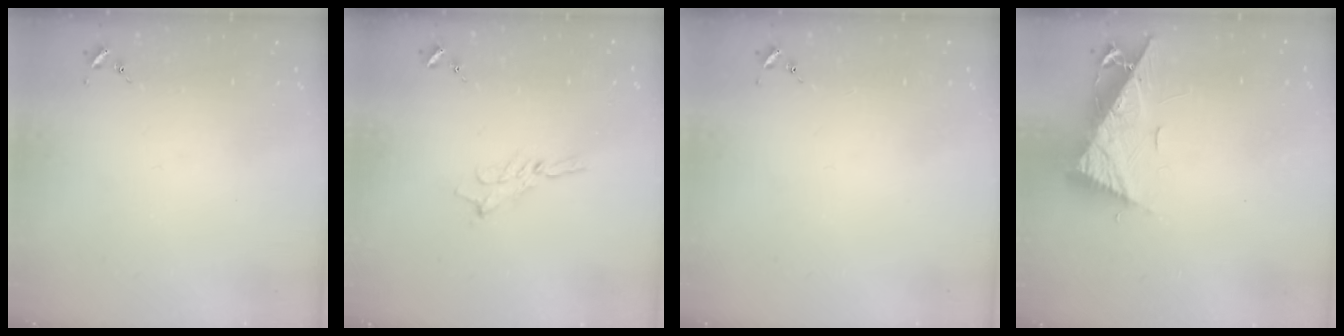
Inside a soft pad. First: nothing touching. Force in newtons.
{"total": 5.6, "press": 5.6, "slide": 0.2}
{"total": 0.0}
{"total": 11.7, "press": 11.6, "slide": 0.9}